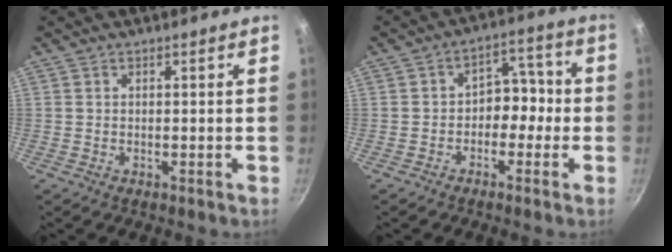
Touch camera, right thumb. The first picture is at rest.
{"total": 6.8, "force": [-1.5, 5.1, 4.2], "torque": [-0.002, 0.039, -0.033]}